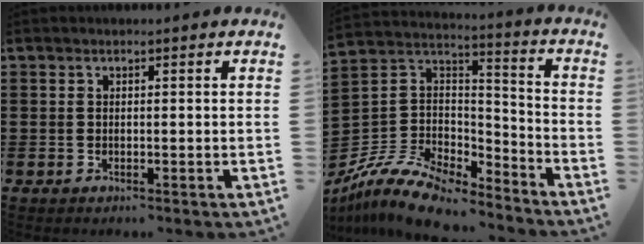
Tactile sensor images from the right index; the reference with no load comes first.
{"total": 10.9, "force": [-9.2, 4.0, 4.2], "torque": [-0.102, 0.019, -0.183]}